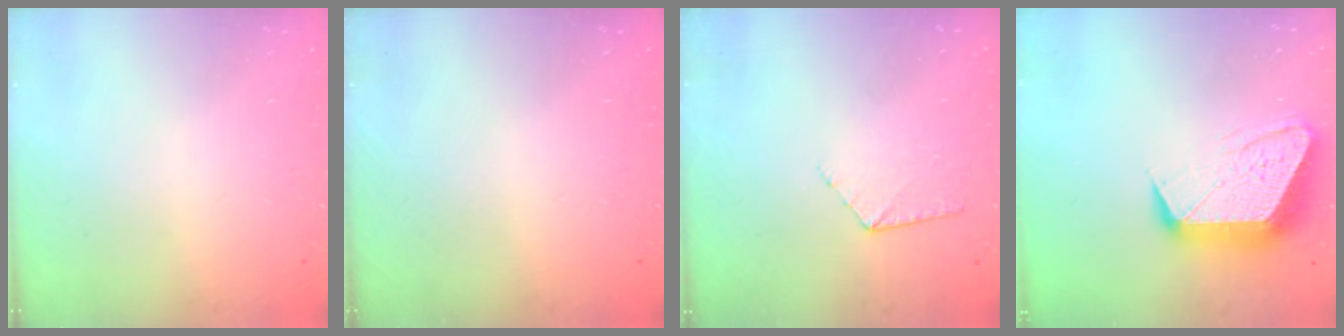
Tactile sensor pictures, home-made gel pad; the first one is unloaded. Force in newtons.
{"total": 0.0}
{"total": 7.2, "press": 7.2, "slide": 0.6}
{"total": 13.9, "press": 13.9, "slide": 0.9}